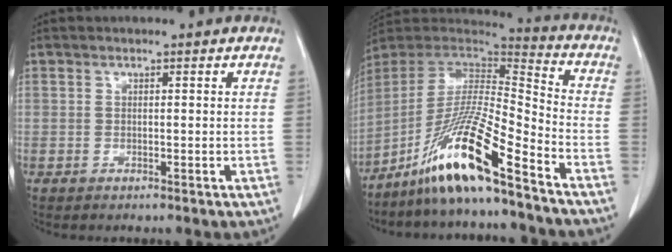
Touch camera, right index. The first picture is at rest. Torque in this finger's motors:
{"motor_torque": [1.49, -0.65, 0.50, 0.21]}